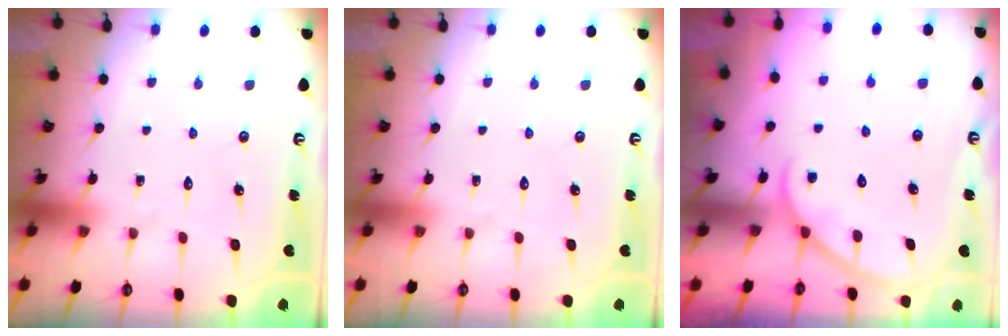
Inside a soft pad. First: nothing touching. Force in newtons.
{"total": 0.0}
{"total": 3.9, "press": 3.8, "slide": 0.3}